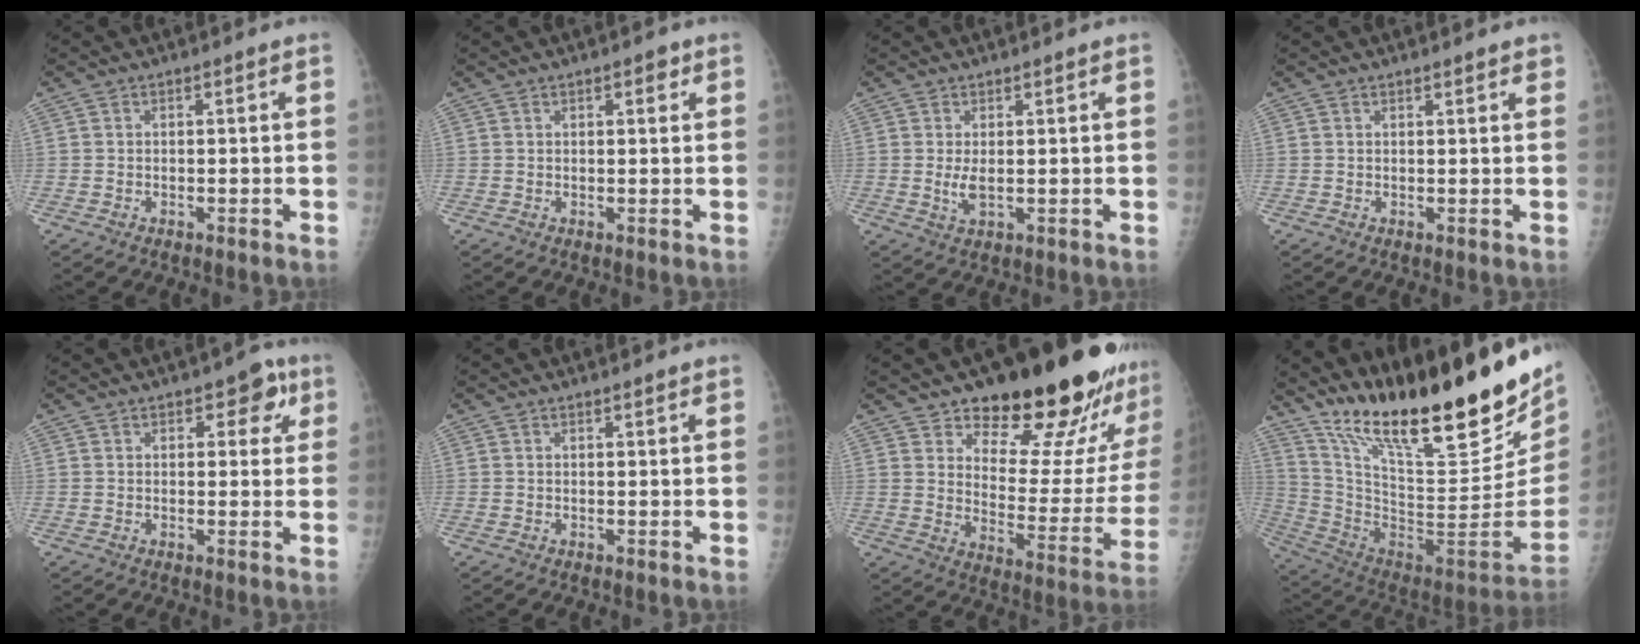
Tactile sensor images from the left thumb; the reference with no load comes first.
{"total": 1.8, "force": [1.0, 0.8, 1.2], "torque": [-0.008, -0.003, 0.012]}
{"total": 2.8, "force": [0.6, 1.1, 2.5], "torque": [-0.047, -0.009, 0.016]}
{"total": 2.0, "force": [1.7, 0.5, 1.0], "torque": [-0.004, -0.001, 0.019]}
{"total": 5.0, "force": [2.4, 3.0, 3.3], "torque": [-0.004, -0.004, 0.022]}
{"total": 0.8, "force": [0.7, 0.1, 0.3], "torque": [-0.004, -0.003, 0.011]}
{"total": 23.8, "force": [18.3, 7.8, 13.1], "torque": [-0.134, -0.120, 0.244]}
{"total": 34.3, "force": [22.1, 9.5, 24.5], "torque": [-0.352, -0.086, 0.361]}